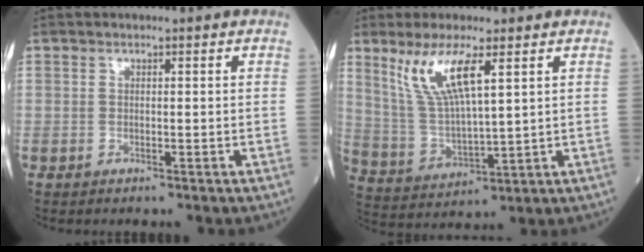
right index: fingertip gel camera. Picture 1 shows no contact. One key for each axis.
{"total": 9.9, "fx": 5.1, "fy": 1.4, "fz": 8.4, "tx": -0.181, "ty": -0.005, "tz": 0.109}